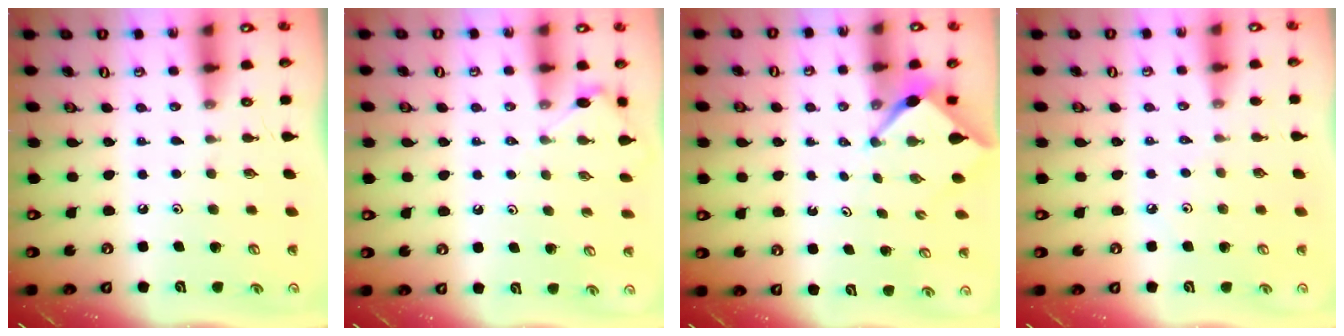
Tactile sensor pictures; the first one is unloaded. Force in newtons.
{"total": 3.9, "press": 3.9, "slide": 0.4}
{"total": 2.4, "press": 2.4, "slide": 0.2}
{"total": 1.1, "press": 1.1, "slide": 0.4}